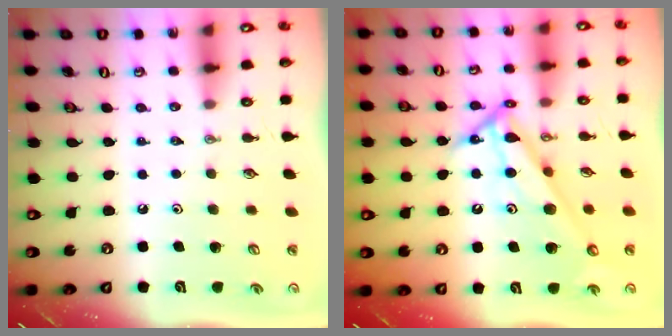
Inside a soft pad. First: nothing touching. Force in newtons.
{"total": 10.7, "press": 10.7, "slide": 0.5}